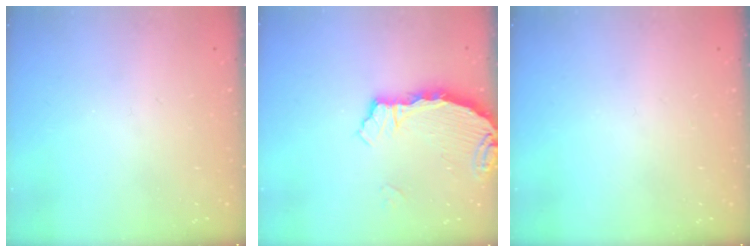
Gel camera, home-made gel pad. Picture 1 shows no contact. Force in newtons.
{"total": 3.4, "press": 3.3, "slide": 0.4}
{"total": 0.0}